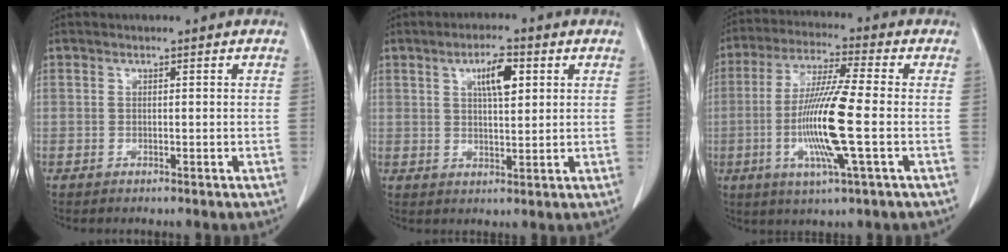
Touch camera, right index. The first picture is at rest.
{"total": 5.7, "force": [2.2, 1.6, 5.0], "torque": [-0.086, 0.004, 0.037]}
{"total": 12.8, "force": [-2.3, -0.2, 12.6], "torque": [-0.253, -0.012, -0.052]}